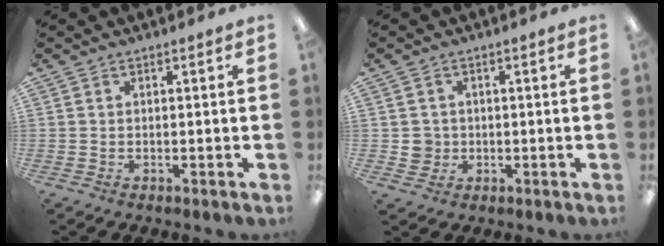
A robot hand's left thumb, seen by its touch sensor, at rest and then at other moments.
{"total": 3.2, "force": [0.2, 3.2, 0.4], "torque": [-0.004, 0.002, 0.001]}